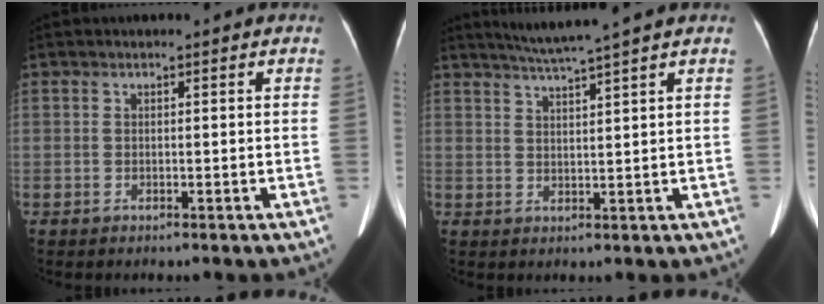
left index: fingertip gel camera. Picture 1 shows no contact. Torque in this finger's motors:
{"motor_torque": [-0.38, -0.15, -0.13, 0.01]}